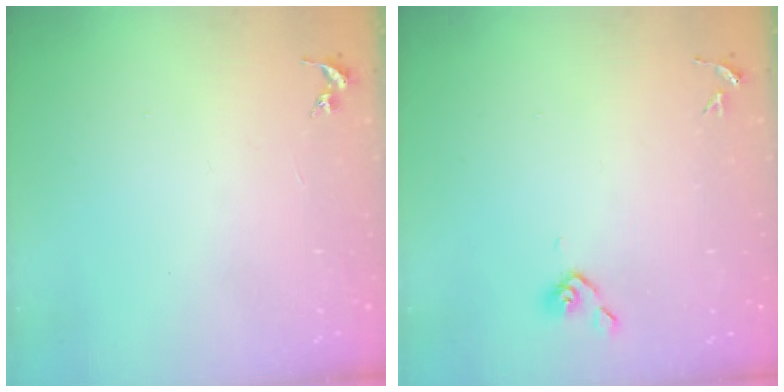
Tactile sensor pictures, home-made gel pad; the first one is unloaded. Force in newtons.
{"total": 4.3, "press": 4.1, "slide": 1.3}